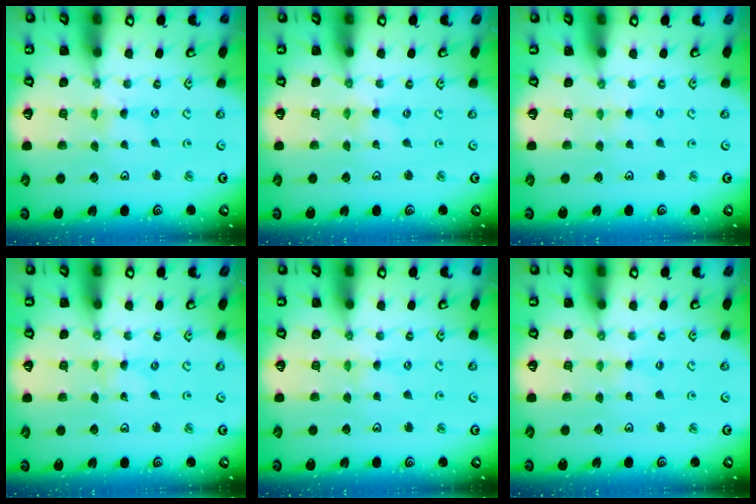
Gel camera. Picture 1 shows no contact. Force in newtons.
{"total": 0.0}
{"total": 1.9, "press": 1.9, "slide": 0.3}
{"total": 0.0}
{"total": 1.4, "press": 1.3, "slide": 0.4}
{"total": 0.0}